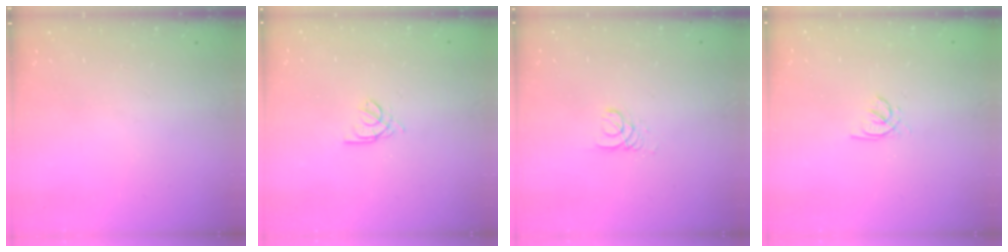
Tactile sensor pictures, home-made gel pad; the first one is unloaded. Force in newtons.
{"total": 2.2, "press": 2.1, "slide": 0.6}
{"total": 2.6, "press": 2.6, "slide": 0.2}
{"total": 1.9, "press": 1.8, "slide": 0.4}